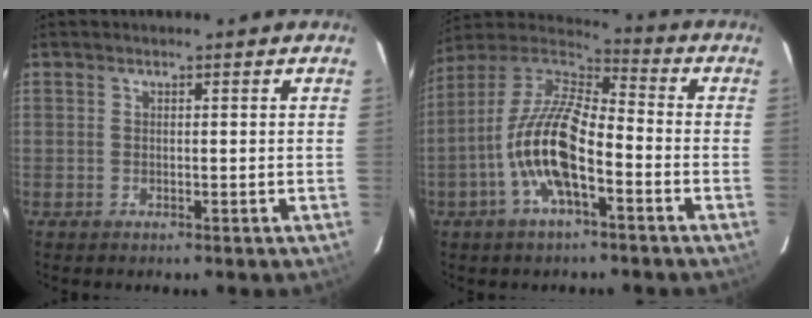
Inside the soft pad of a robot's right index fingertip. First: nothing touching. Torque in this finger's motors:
{"motor_torque": [1.87, -0.26, 1.05, 0.21]}